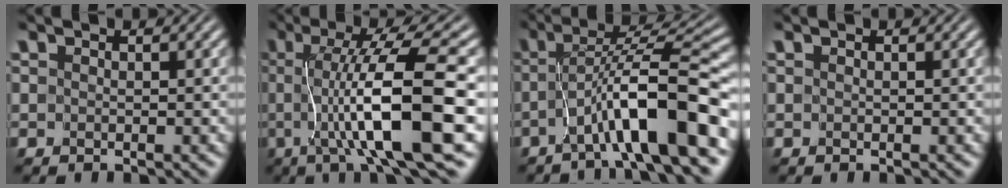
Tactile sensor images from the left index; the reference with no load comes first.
{"total": 10.6, "force": [-1.0, 1.8, 10.4], "torque": [-0.138, 0.007, -0.019]}
{"total": 8.3, "force": [-3.0, 1.2, 7.7], "torque": [-0.111, 0.018, -0.053]}
{"total": 0.0}